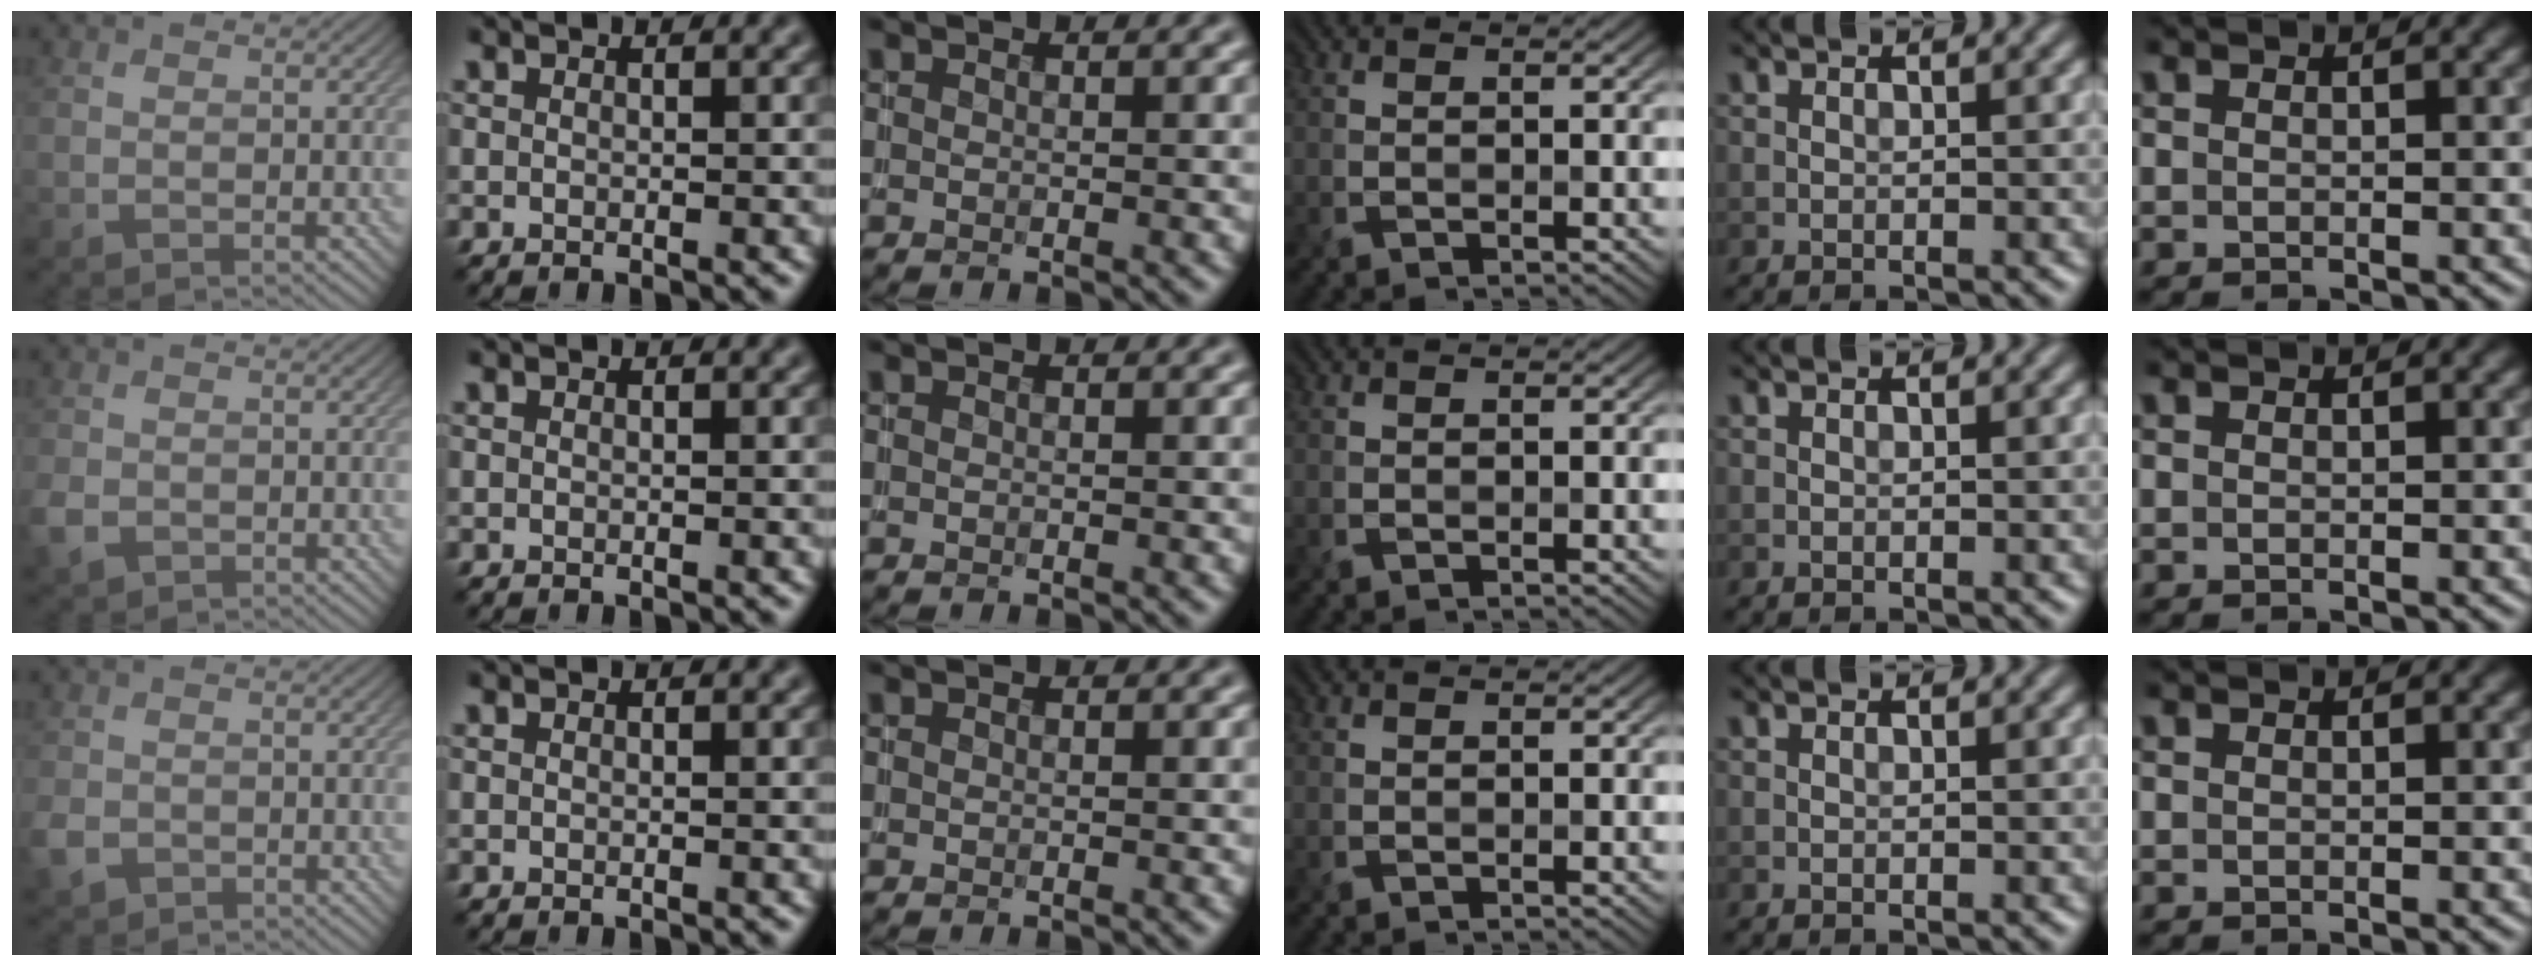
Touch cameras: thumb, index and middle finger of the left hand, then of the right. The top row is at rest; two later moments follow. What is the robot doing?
{"motion": "insert", "object": "file holder"}